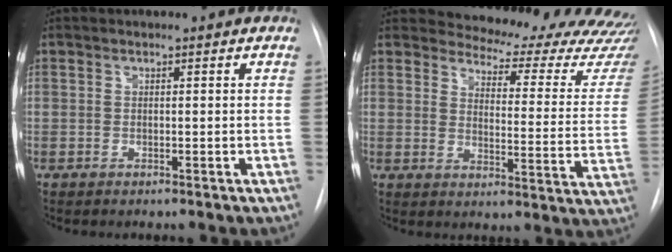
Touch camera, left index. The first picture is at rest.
{"total": 21.5, "force": [20.4, 4.5, 5.2], "torque": [-0.044, -0.107, 0.218]}